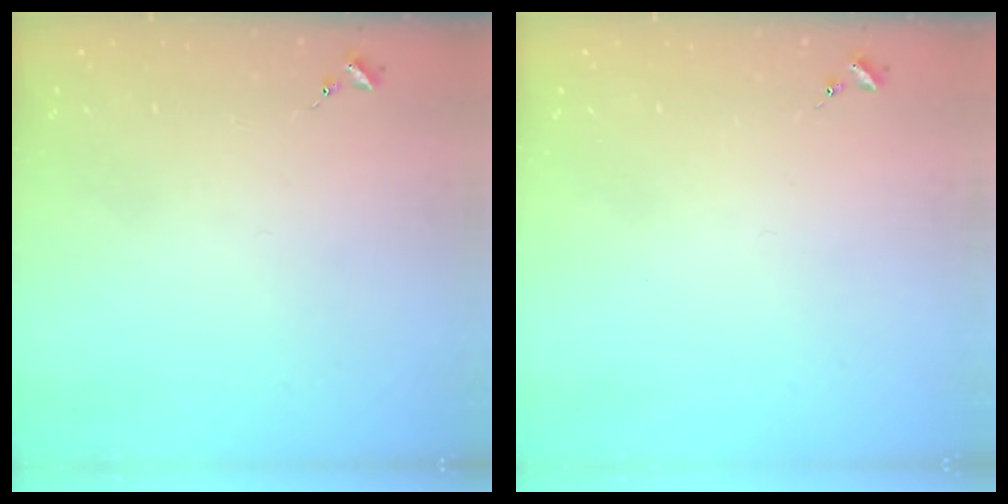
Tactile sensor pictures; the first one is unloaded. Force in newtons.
{"total": 0.0}